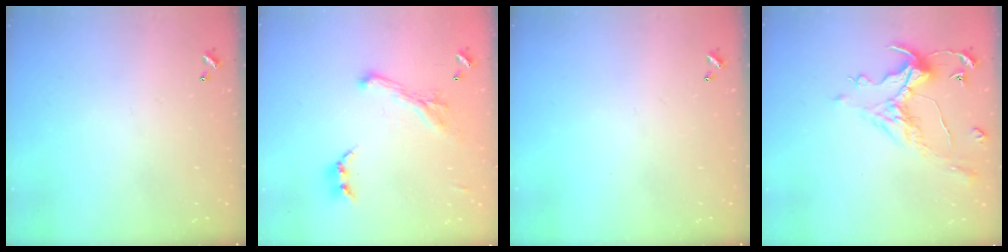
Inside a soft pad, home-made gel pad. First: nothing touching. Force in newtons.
{"total": 2.1, "press": 1.7, "slide": 1.2}
{"total": 0.0}
{"total": 1.0, "press": 0.2, "slide": 1.0}